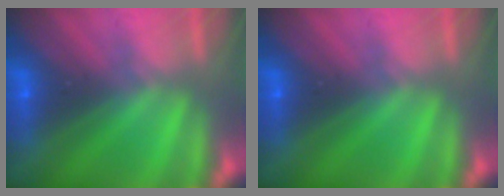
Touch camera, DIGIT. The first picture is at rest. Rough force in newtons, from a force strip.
{"total": 0.0}